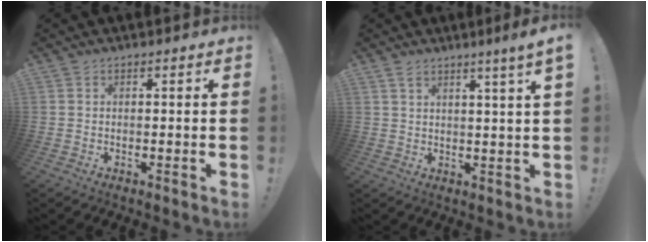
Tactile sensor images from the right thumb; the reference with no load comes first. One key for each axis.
{"total": 4.4, "fx": 2.7, "fy": -0.8, "fz": 3.4, "tx": -0.048, "ty": -0.020, "tz": 0.041}